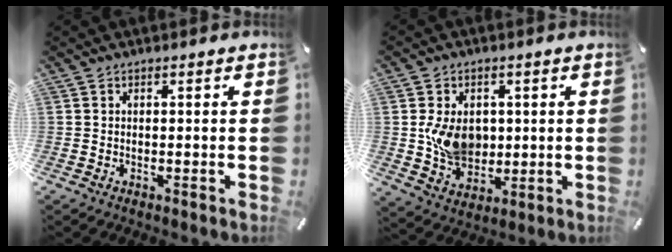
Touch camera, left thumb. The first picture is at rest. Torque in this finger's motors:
{"motor_torque": [0.77, 0.74, 0.83, -0.12, 0.16]}